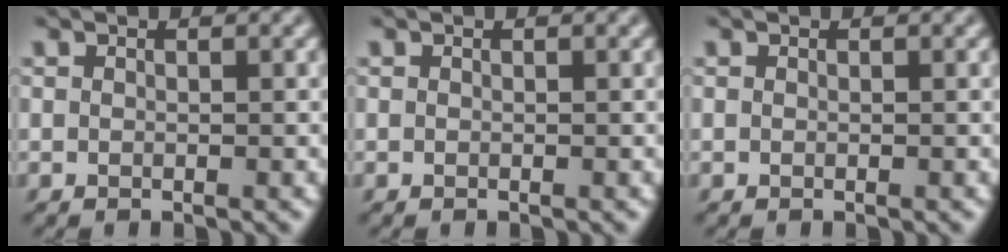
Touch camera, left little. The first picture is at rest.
{"total": 0.0}
{"total": 0.0}